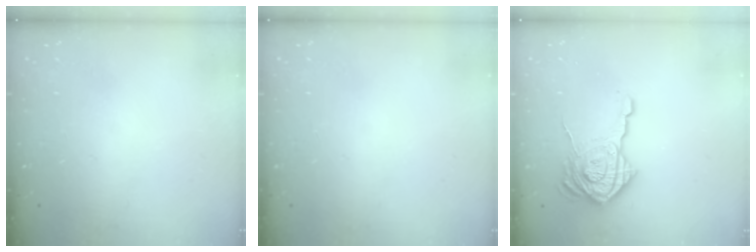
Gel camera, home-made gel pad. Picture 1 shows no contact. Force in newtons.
{"total": 0.0}
{"total": 17.6, "press": 17.5, "slide": 1.1}